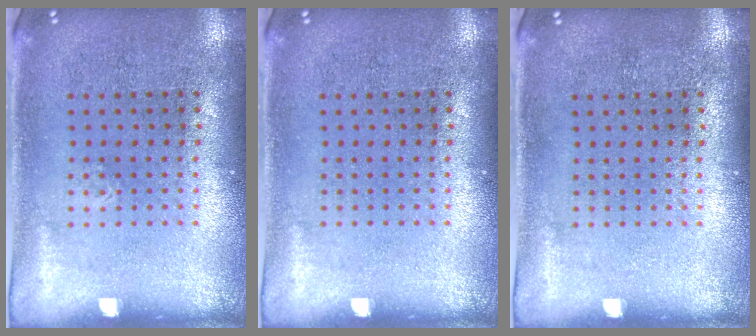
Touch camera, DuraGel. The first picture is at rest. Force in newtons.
{"total": 0.0}
{"total": 0.0}